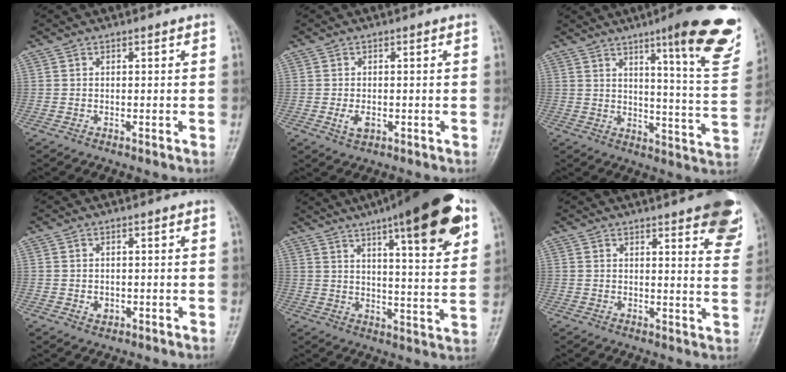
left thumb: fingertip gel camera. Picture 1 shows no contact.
{"total": 2.6, "force": [-0.6, 1.6, 2.0], "torque": [-0.037, -0.003, -0.009]}
{"total": 21.3, "force": [12.2, 3.4, 17.2], "torque": [-0.195, -0.062, 0.159]}
{"total": 1.6, "force": [-0.2, 1.3, 0.9], "torque": [-0.008, 0.001, 0.001]}
{"total": 22.4, "force": [12.2, 5.1, 18.1], "torque": [-0.243, -0.027, 0.175]}
{"total": 13.9, "force": [8.6, 3.7, 10.2], "torque": [-0.099, -0.039, 0.090]}